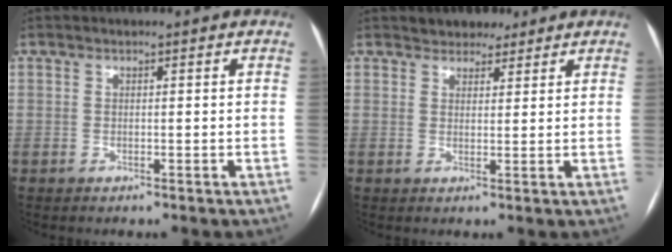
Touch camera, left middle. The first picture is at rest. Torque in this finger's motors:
{"motor_torque": [0.31, -0.22, -0.07, 0.00]}